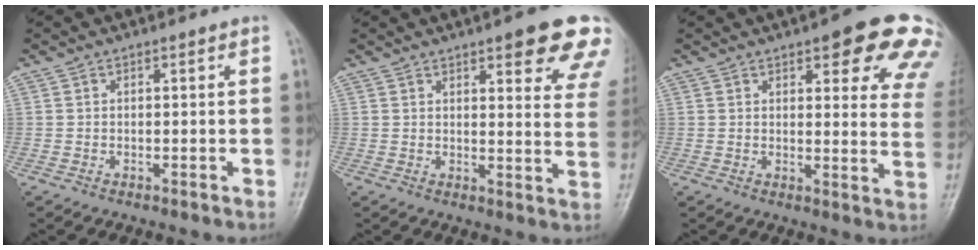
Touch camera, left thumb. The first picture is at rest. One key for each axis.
{"total": 15.2, "fx": 9.3, "fy": 4.0, "fz": 11.3, "tx": -0.107, "ty": -0.039, "tz": 0.103}
{"total": 17.3, "fx": 10.3, "fy": 5.5, "fz": 12.7, "tx": -0.112, "ty": -0.034, "tz": 0.107}